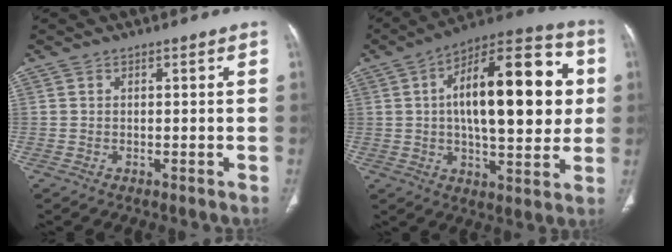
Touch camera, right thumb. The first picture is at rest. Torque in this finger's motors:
{"motor_torque": [-0.53, 1.49, 1.14, 1.03, 0.32]}